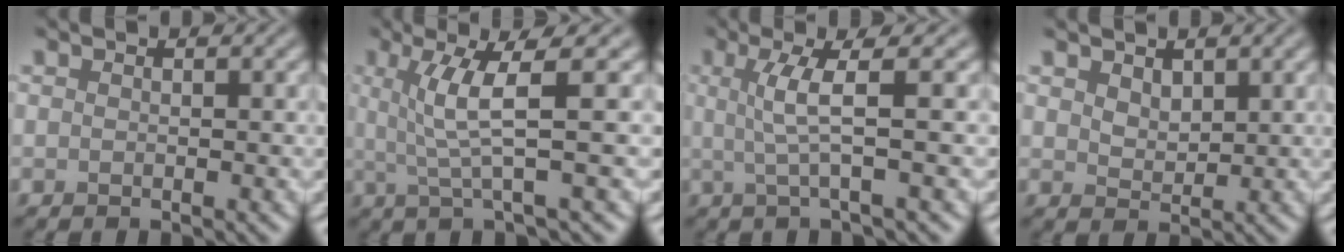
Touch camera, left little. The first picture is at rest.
{"total": 4.7, "force": [1.0, 0.6, 4.6], "torque": [-0.085, 0.003, 0.022]}
{"total": 3.8, "force": [0.5, 0.6, 3.7], "torque": [-0.072, 0.003, 0.009]}
{"total": 1.9, "force": [1.1, 1.1, 1.0], "torque": [-0.020, -0.003, 0.024]}